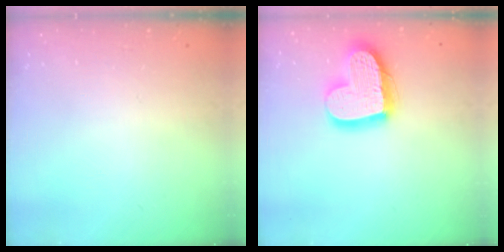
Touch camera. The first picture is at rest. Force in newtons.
{"total": 17.8, "press": 17.7, "slide": 1.9}